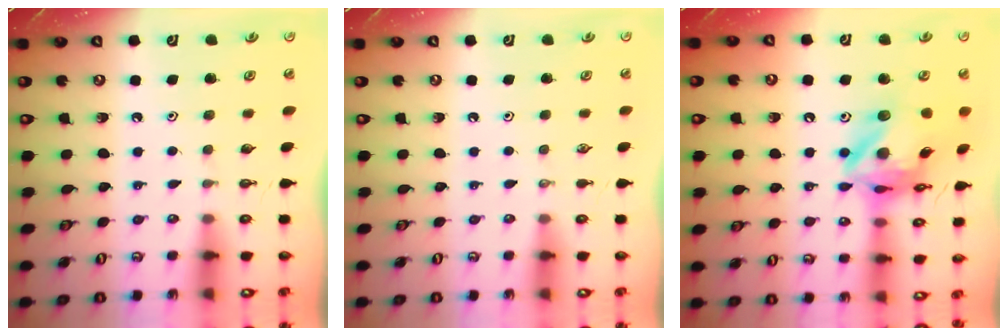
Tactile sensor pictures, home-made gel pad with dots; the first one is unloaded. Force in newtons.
{"total": 0.0}
{"total": 18.0, "press": 17.9, "slide": 2.0}